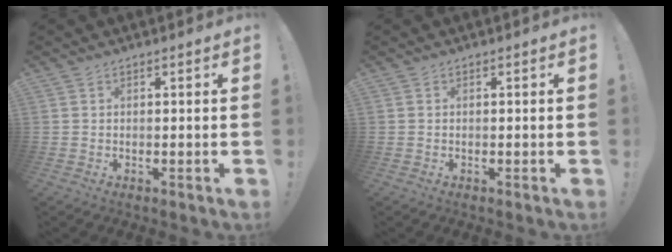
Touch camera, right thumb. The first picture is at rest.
{"total": 0.0}